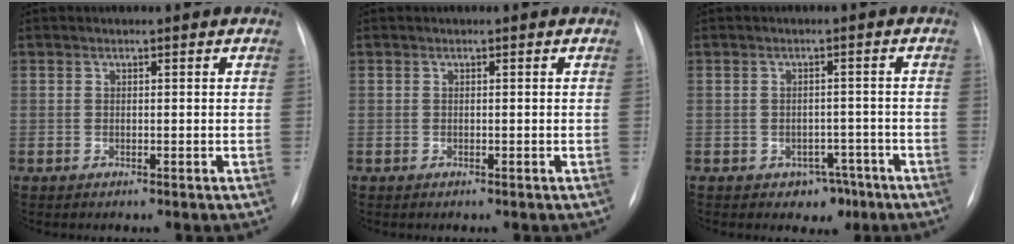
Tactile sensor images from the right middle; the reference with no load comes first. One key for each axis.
{"total": 0.0}
{"total": 3.7, "fx": -2.1, "fy": 2.8, "fz": 1.3, "tx": -0.005, "ty": 0.014, "tz": -0.019}